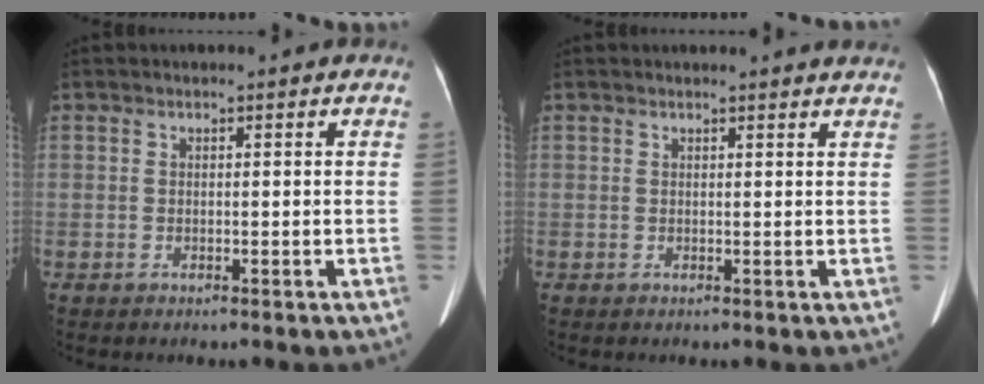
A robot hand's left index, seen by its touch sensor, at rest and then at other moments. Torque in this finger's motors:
{"motor_torque": [0.07, -0.12, 0.03, 0.04]}